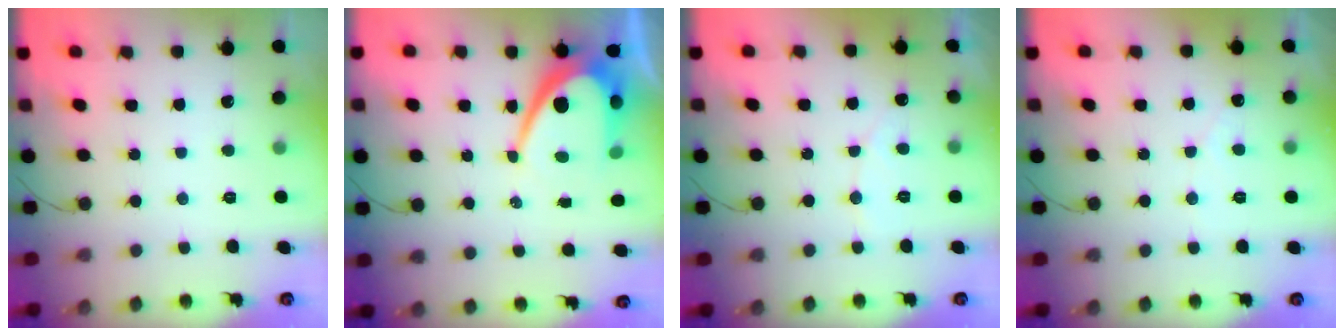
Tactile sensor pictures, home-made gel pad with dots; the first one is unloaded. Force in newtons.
{"total": 12.1, "press": 12.1, "slide": 1.1}
{"total": 4.1, "press": 4.1, "slide": 0.3}
{"total": 1.7, "press": 1.7, "slide": 0.0}